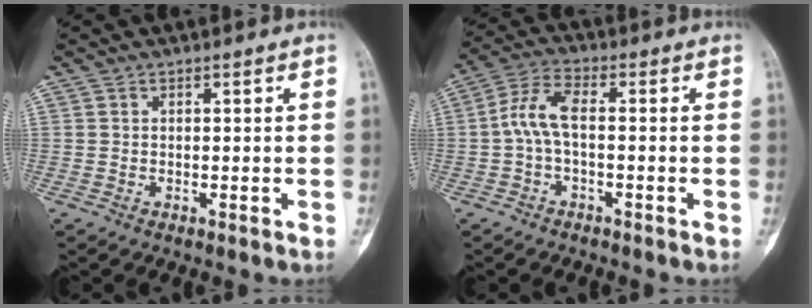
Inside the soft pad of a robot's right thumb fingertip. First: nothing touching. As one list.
[{"total": 6.4, "force": [-0.6, 2.6, 5.8], "torque": [-0.128, 0.025, -0.020]}]